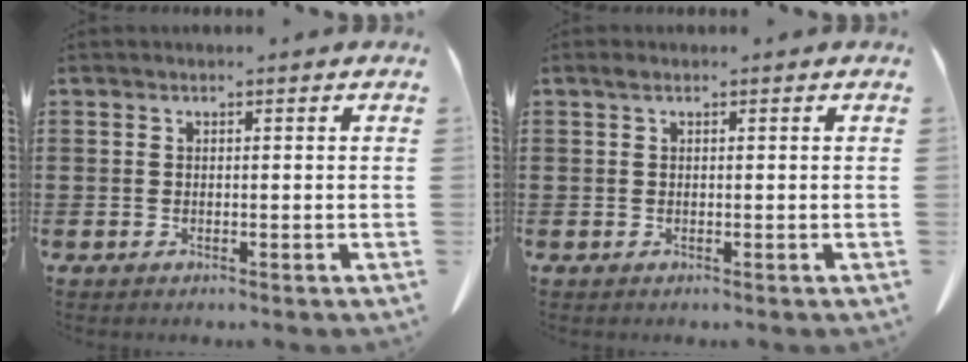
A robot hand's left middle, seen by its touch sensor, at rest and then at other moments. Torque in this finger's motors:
{"motor_torque": [0.93, 0.63, 0.15, 0.07]}